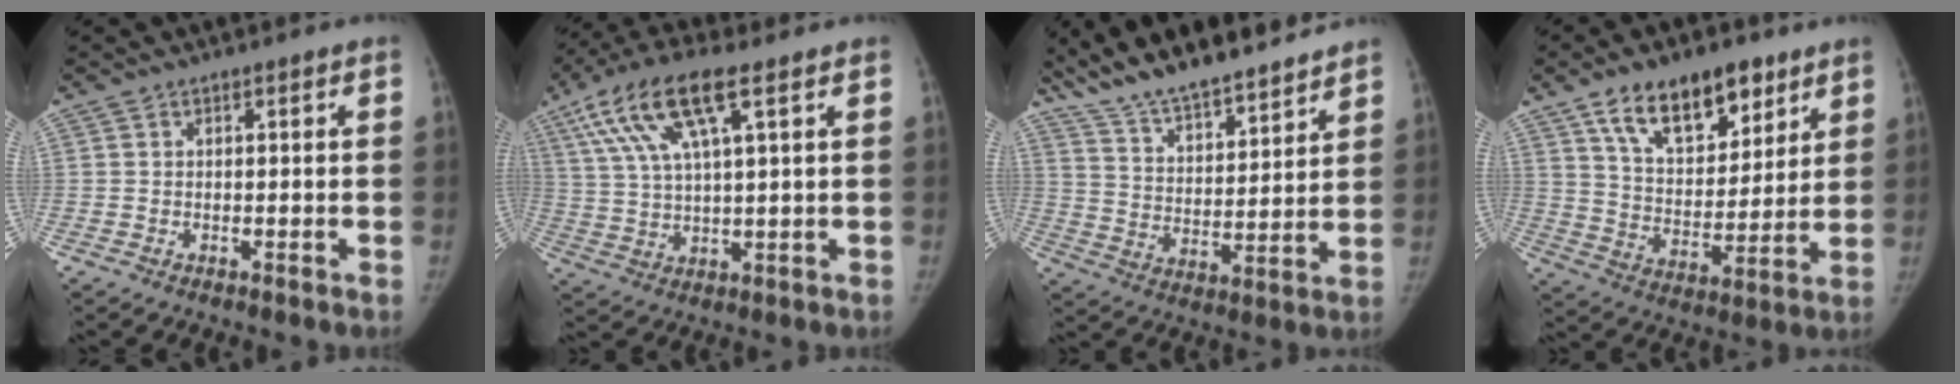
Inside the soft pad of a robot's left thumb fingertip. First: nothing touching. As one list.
[{"total": 14.3, "force": [6.6, 4.2, 12.0], "torque": [-0.252, 0.004, 0.125]}, {"total": 18.5, "force": [15.9, 4.3, 8.4], "torque": [-0.113, -0.059, 0.276]}, {"total": 16.7, "force": [10.1, 8.8, 10.0], "torque": [-0.113, -0.046, 0.175]}]